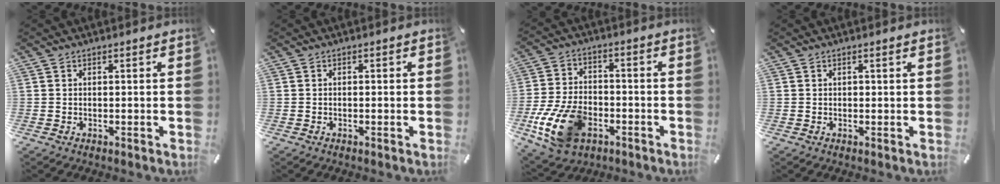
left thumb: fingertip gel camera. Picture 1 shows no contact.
{"total": 0.8, "force": [-0.4, 0.2, 0.7], "torque": [-0.013, 0.000, -0.007]}
{"total": 14.7, "force": [-5.8, 9.5, 9.6], "torque": [-0.202, 0.029, -0.097]}
{"total": 0.6, "force": [0.2, 0.2, 0.5], "torque": [-0.010, 0.001, 0.002]}